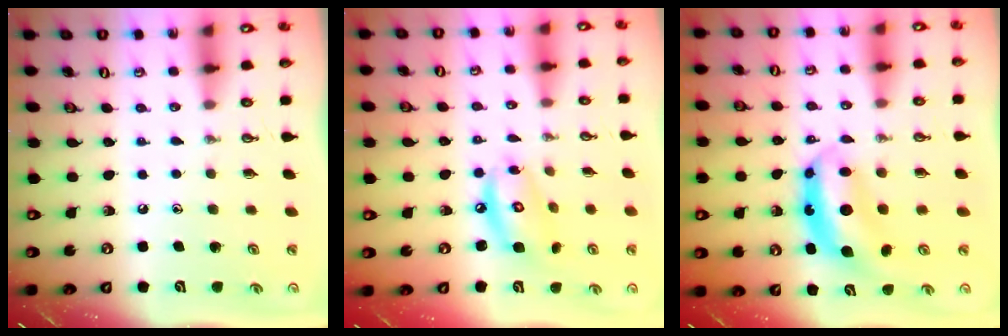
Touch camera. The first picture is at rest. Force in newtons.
{"total": 10.1, "press": 10.1, "slide": 0.8}
{"total": 7.0, "press": 7.0, "slide": 0.8}